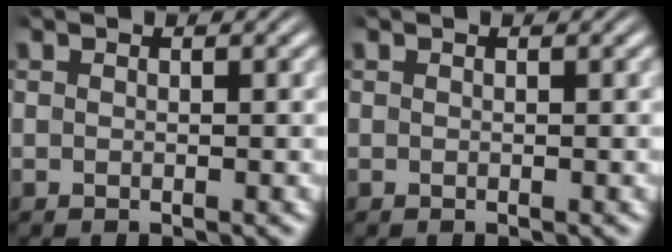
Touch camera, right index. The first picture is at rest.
{"total": 0.0}